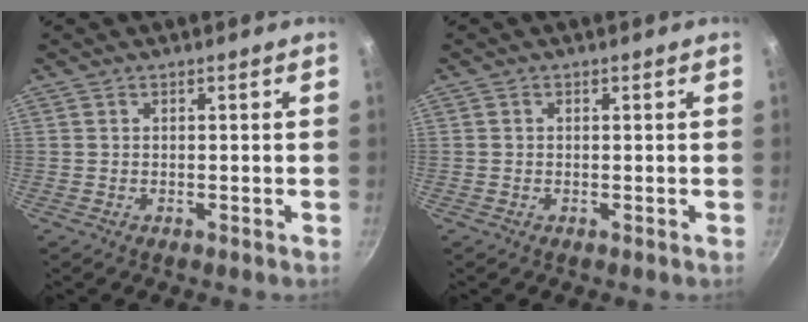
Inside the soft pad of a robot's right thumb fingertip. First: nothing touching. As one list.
[{"total": 0.0}]